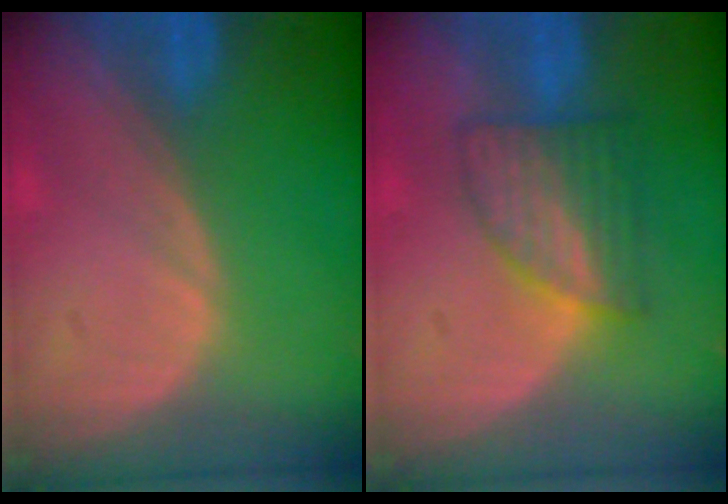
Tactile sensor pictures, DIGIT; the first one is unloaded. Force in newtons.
{"total": 5.9, "press": 5.8, "slide": 0.3}